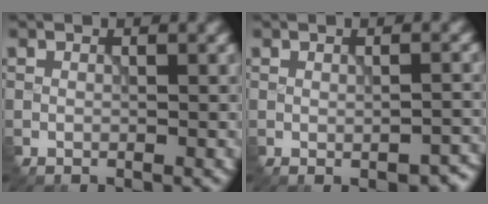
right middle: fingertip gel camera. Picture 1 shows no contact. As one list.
[{"total": 2.0, "force": [-1.2, 0.7, 1.5], "torque": [-0.024, -0.003, -0.009]}]